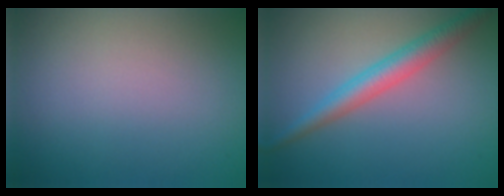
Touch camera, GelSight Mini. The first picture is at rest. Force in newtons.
{"total": 3.4, "press": 3.4, "slide": 0.1}